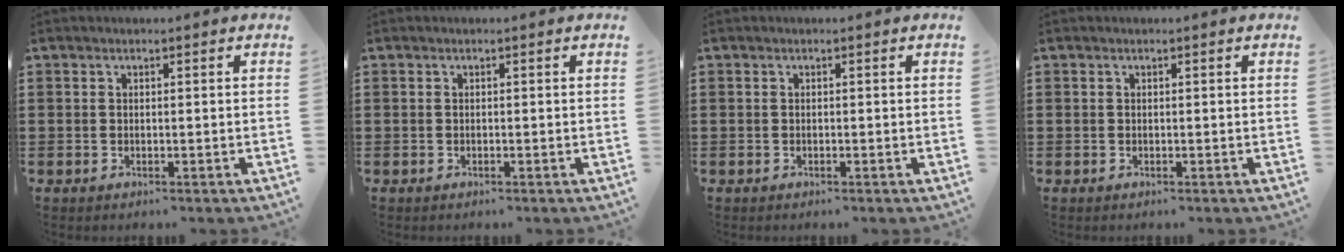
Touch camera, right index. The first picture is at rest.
{"total": 0.0}
{"total": 0.0}
{"total": 0.0}